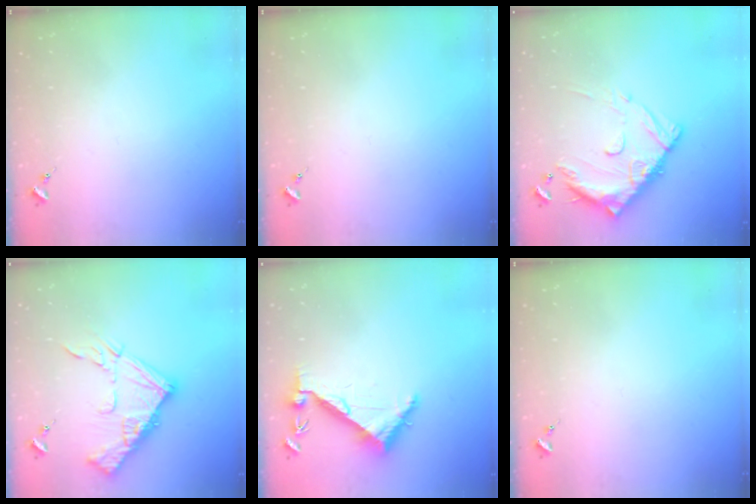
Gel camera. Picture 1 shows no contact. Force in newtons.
{"total": 0.0}
{"total": 16.1, "press": 16.0, "slide": 1.3}
{"total": 16.7, "press": 16.6, "slide": 1.8}
{"total": 6.7, "press": 6.7, "slide": 0.8}
{"total": 0.0}